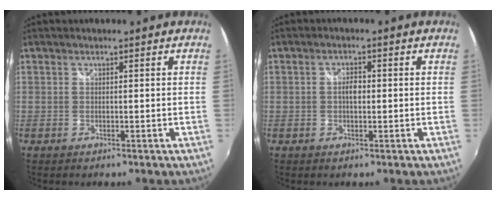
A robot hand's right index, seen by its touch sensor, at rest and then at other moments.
{"total": 2.2, "force": [-0.1, 1.2, 1.8], "torque": [-0.033, 0.004, -0.003]}